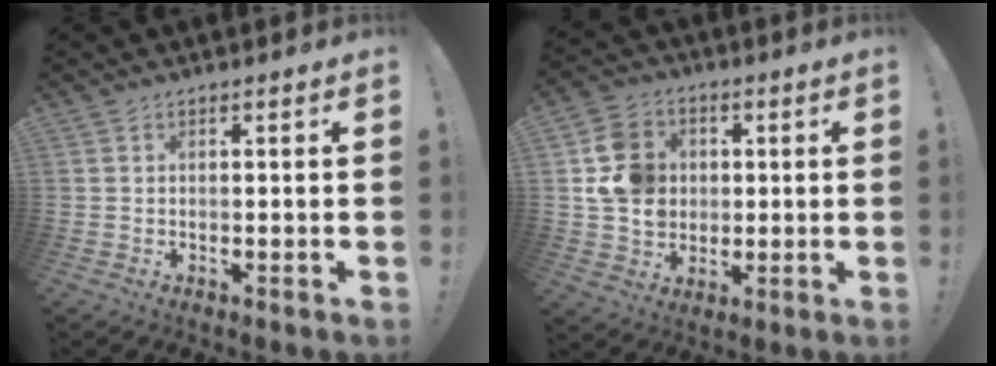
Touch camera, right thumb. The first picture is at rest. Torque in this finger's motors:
{"motor_torque": [1.62, 1.86, 0.80, 0.07, 0.05]}